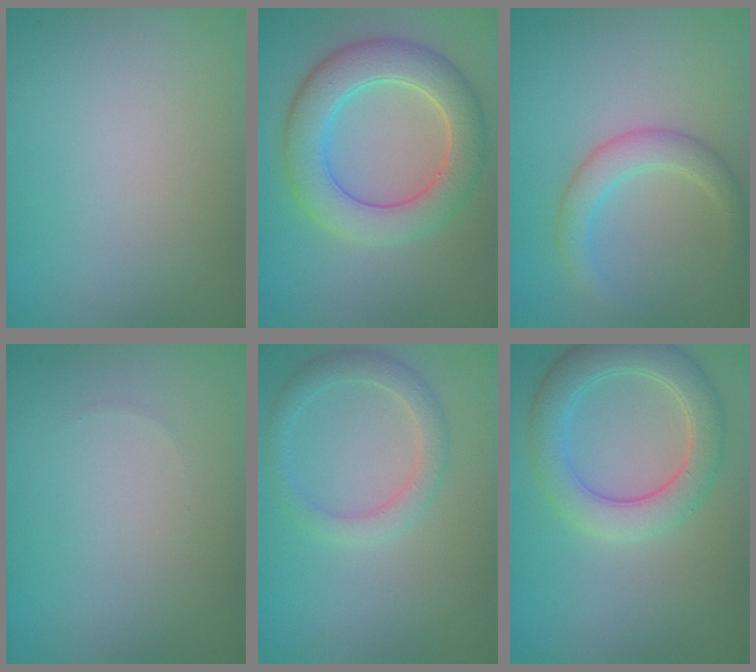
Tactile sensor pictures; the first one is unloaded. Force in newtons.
{"total": 6.6, "press": 6.6, "slide": 0.5}
{"total": 2.8, "press": 2.8, "slide": 0.2}
{"total": 0.0}
{"total": 2.4, "press": 2.4, "slide": 0.2}
{"total": 5.0, "press": 5.0, "slide": 0.4}